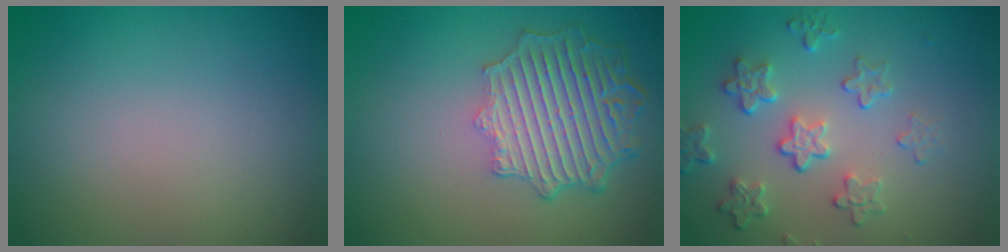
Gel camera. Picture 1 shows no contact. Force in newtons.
{"total": 6.8, "press": 5.3, "slide": 4.2}
{"total": 4.1, "press": 3.2, "slide": 2.6}